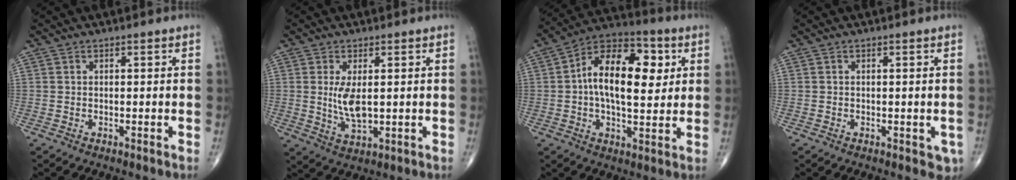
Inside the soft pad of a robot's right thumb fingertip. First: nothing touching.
{"total": 6.2, "force": [0.7, 2.6, 5.5], "torque": [-0.106, -0.016, 0.019]}
{"total": 17.2, "force": [2.8, 9.1, 14.3], "torque": [-0.210, 0.016, 0.035]}
{"total": 2.4, "force": [-0.7, 1.6, 1.7], "torque": [-0.003, 0.000, -0.007]}